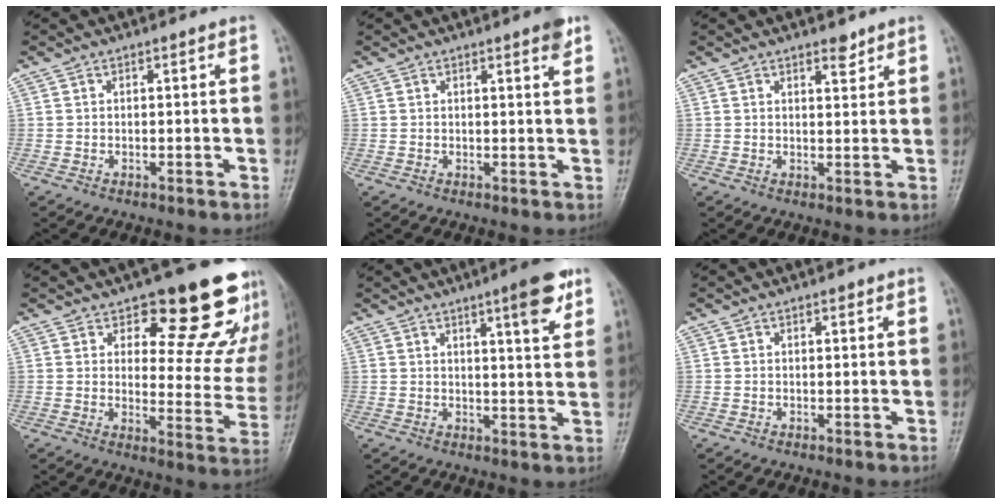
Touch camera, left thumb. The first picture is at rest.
{"total": 2.8, "force": [1.8, 0.4, 2.1], "torque": [-0.023, -0.008, 0.021]}
{"total": 2.9, "force": [2.2, 1.1, 1.5], "torque": [-0.012, -0.014, 0.033]}
{"total": 18.9, "force": [14.3, 7.5, 9.8], "torque": [-0.055, -0.100, 0.170]}
{"total": 8.0, "force": [4.7, 1.4, 6.3], "torque": [-0.079, -0.024, 0.062]}
{"total": 0.9, "force": [0.6, 0.4, 0.6], "torque": [-0.006, -0.001, 0.007]}